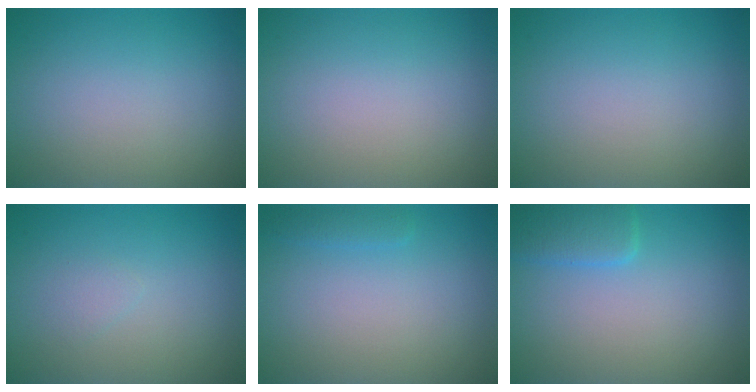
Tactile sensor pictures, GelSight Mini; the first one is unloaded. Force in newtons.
{"total": 0.0}
{"total": 0.0}
{"total": 0.7, "press": 0.7, "slide": 0.1}
{"total": 0.9, "press": 0.9, "slide": 0.0}
{"total": 2.7, "press": 2.7, "slide": 0.1}